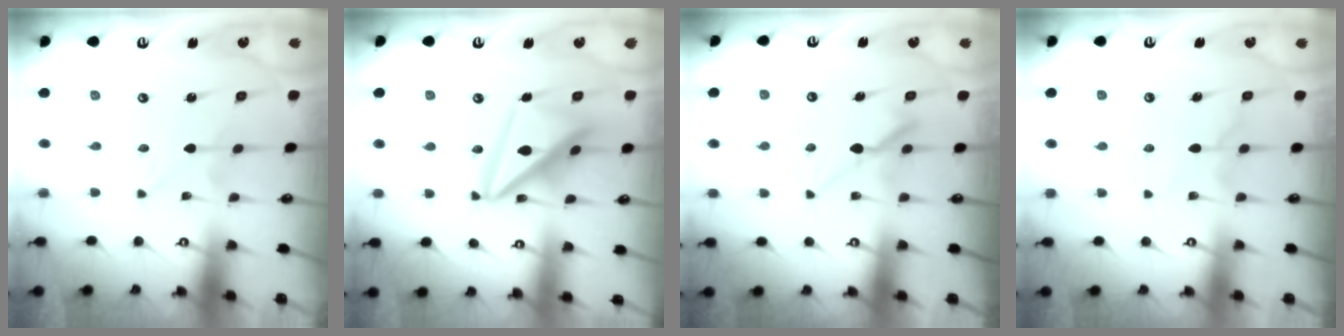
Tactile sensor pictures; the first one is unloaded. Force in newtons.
{"total": 16.7, "press": 16.5, "slide": 1.9}
{"total": 6.8, "press": 6.7, "slide": 0.8}
{"total": 7.4, "press": 7.3, "slide": 0.9}